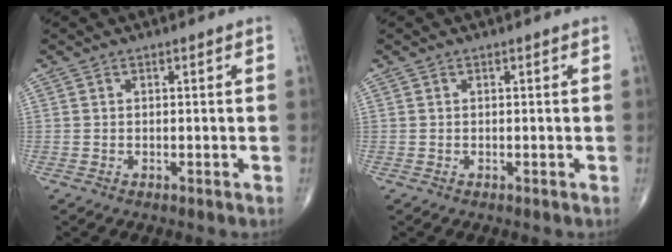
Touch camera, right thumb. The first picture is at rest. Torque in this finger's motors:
{"motor_torque": [-0.06, 0.06, 0.00, 0.00, 0.00]}